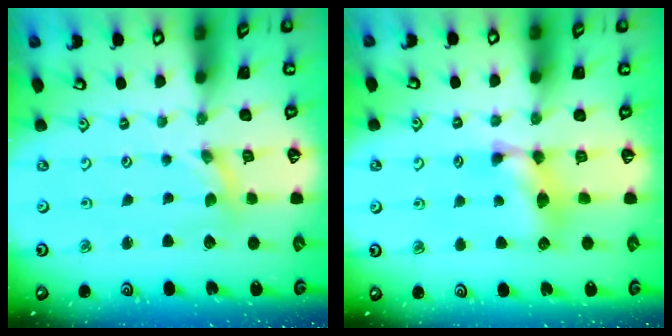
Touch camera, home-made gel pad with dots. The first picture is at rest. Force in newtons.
{"total": 8.4, "press": 8.4, "slide": 0.4}